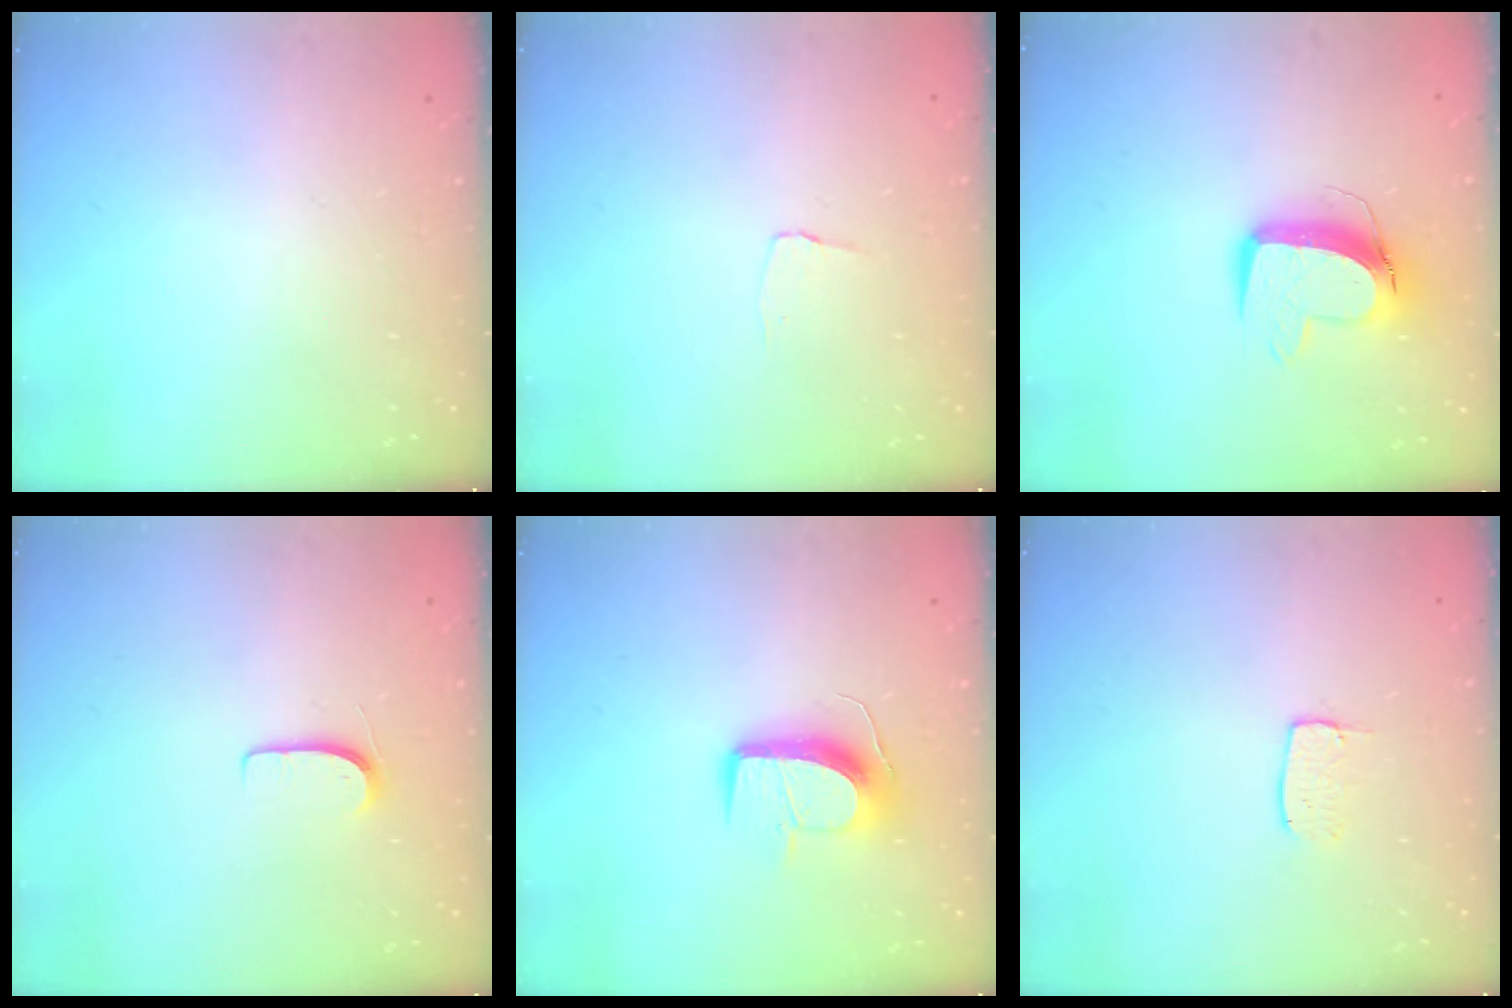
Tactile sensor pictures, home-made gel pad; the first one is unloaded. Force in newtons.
{"total": 2.9, "press": 2.8, "slide": 0.3}
{"total": 10.9, "press": 10.8, "slide": 1.2}
{"total": 5.2, "press": 5.2, "slide": 0.5}
{"total": 11.6, "press": 11.6, "slide": 0.1}
{"total": 4.4, "press": 4.4, "slide": 0.3}